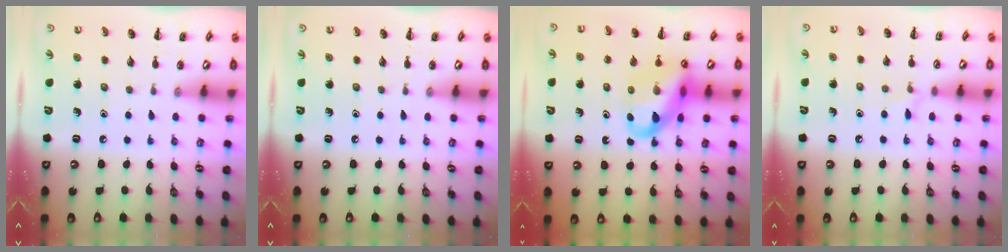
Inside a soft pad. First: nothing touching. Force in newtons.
{"total": 0.0}
{"total": 15.2, "press": 14.8, "slide": 3.0}
{"total": 5.0, "press": 4.8, "slide": 1.4}